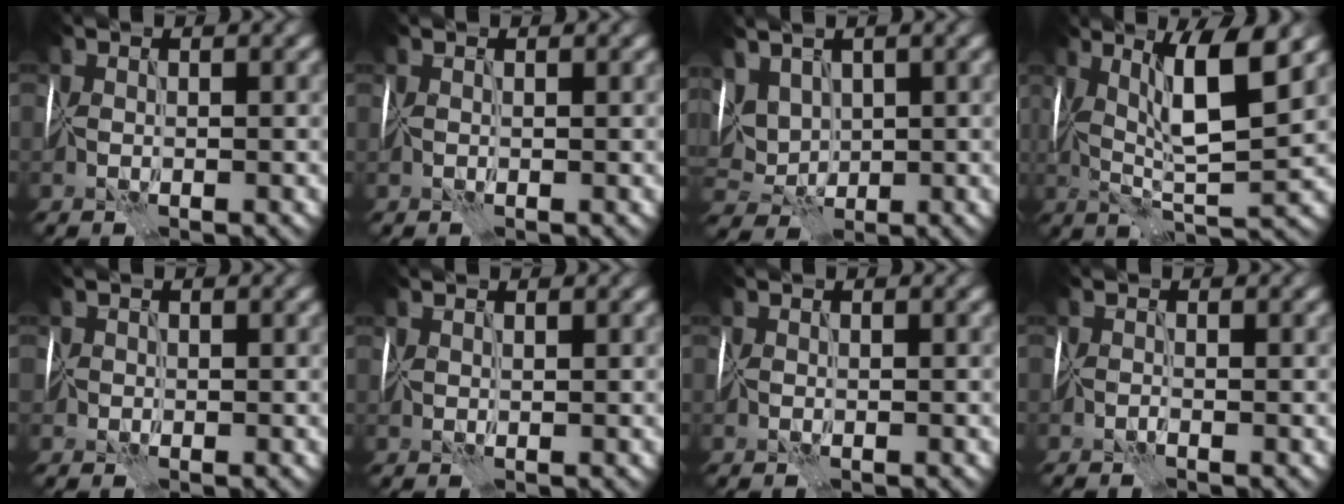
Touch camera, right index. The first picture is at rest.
{"total": 0.9, "force": [0.5, 0.3, 0.7], "torque": [-0.006, 0.004, 0.008]}
{"total": 4.0, "force": [1.9, 2.9, 2.0], "torque": [-0.055, 0.004, 0.042]}
{"total": 8.1, "force": [2.6, 1.6, 7.5], "torque": [-0.133, -0.001, 0.045]}
{"total": 0.8, "force": [-0.2, 0.8, -0.3], "torque": [0.003, 0.001, -0.007]}
{"total": 1.0, "force": [0.9, 0.2, 0.4], "torque": [-0.006, 0.003, 0.015]}
{"total": 0.0}
{"total": 0.8, "force": [-0.7, -0.2, -0.3], "torque": [0.000, -0.002, -0.013]}